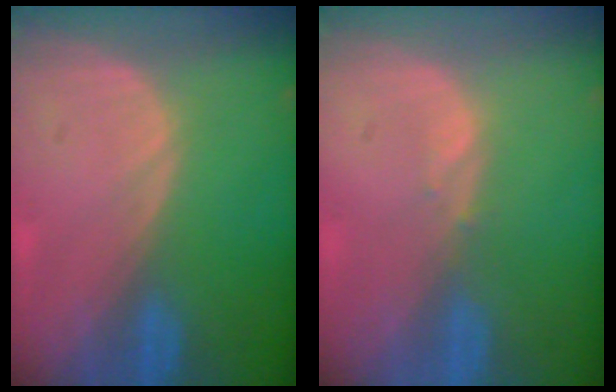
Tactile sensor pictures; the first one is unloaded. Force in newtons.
{"total": 0.6, "press": 0.6, "slide": 0.1}